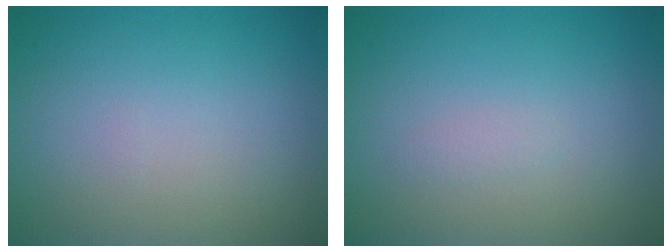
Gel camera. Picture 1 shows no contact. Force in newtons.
{"total": 0.6, "press": 0.6, "slide": 0.0}